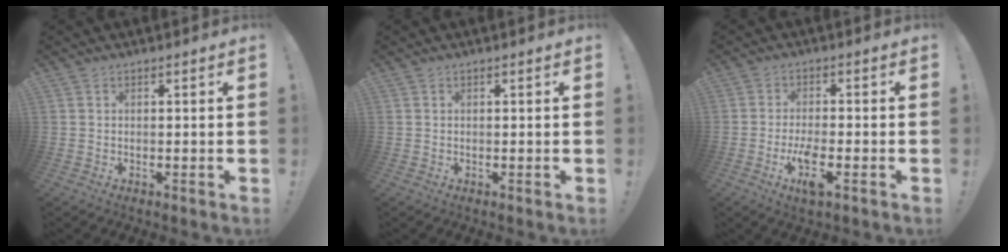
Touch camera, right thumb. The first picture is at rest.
{"total": 0.0}
{"total": 7.2, "force": [-2.9, 2.0, 6.3], "torque": [-0.122, 0.005, -0.046]}